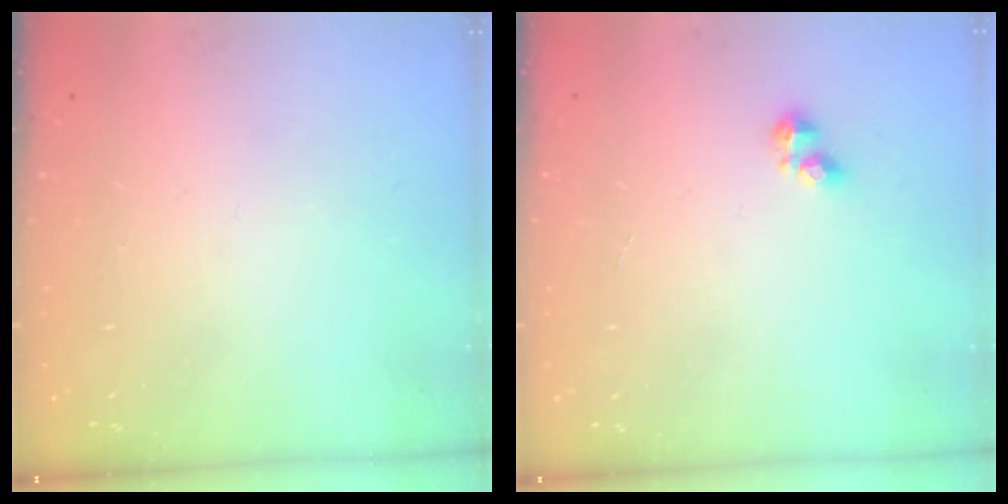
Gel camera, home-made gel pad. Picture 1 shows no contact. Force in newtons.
{"total": 2.6, "press": 2.5, "slide": 0.5}